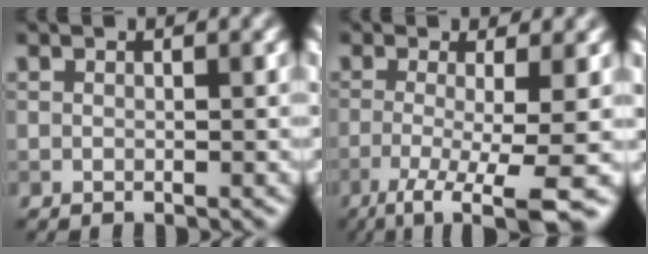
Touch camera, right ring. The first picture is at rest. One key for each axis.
{"total": 7.0, "fx": -2.8, "fy": 1.6, "fz": 6.3, "tx": -0.091, "ty": -0.014, "tz": -0.053}